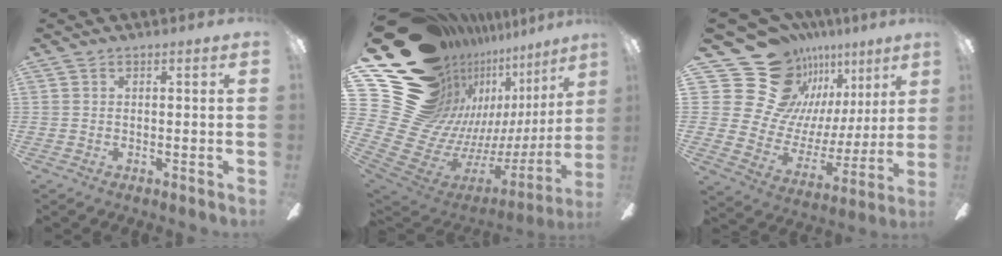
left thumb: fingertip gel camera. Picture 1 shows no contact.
{"total": 24.6, "force": [11.5, 16.0, 14.8], "torque": [-0.265, -0.147, 0.284]}
{"total": 22.7, "force": [14.6, 14.9, 9.0], "torque": [-0.175, -0.103, 0.293]}